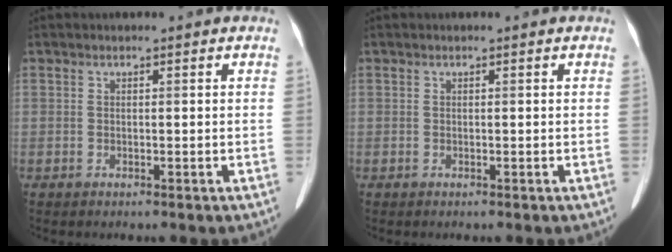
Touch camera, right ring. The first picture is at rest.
{"total": 0.0}